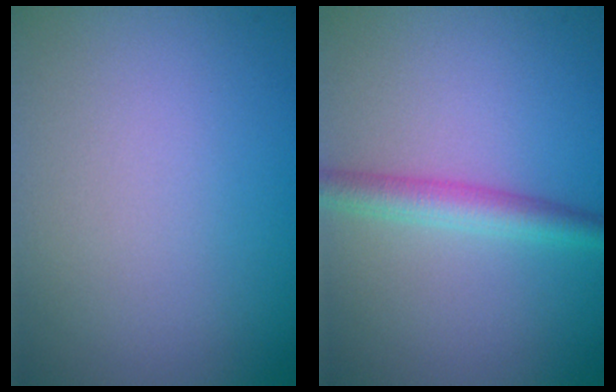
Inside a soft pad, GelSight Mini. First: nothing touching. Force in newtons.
{"total": 2.8, "press": 2.8, "slide": 0.0}